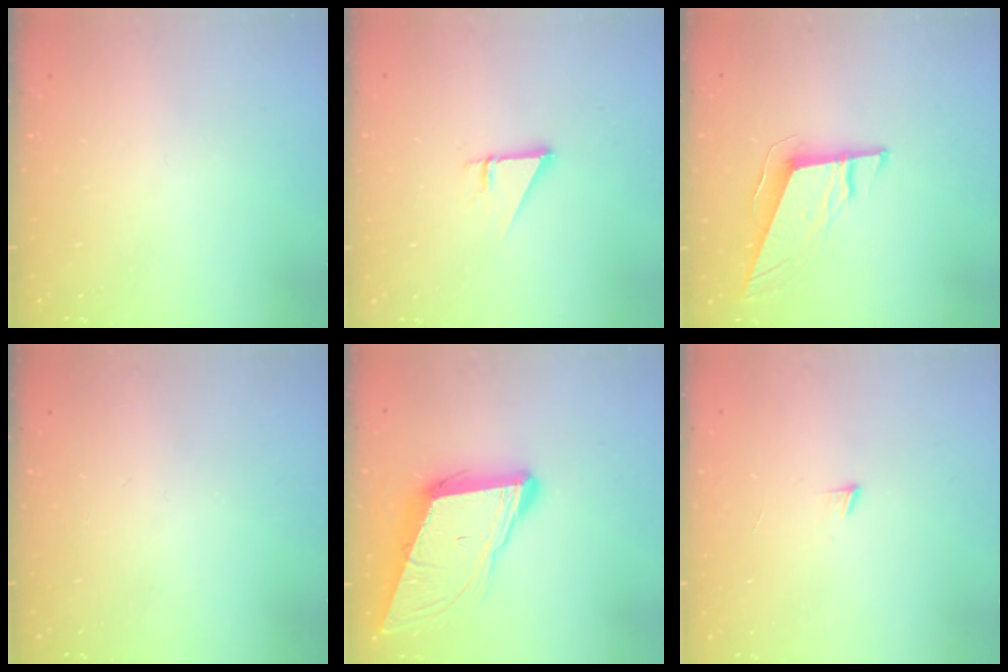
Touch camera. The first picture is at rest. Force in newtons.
{"total": 2.7, "press": 2.7, "slide": 0.1}
{"total": 9.9, "press": 9.7, "slide": 2.0}
{"total": 0.0}
{"total": 11.7, "press": 11.1, "slide": 3.5}
{"total": 4.3, "press": 4.2, "slide": 0.4}